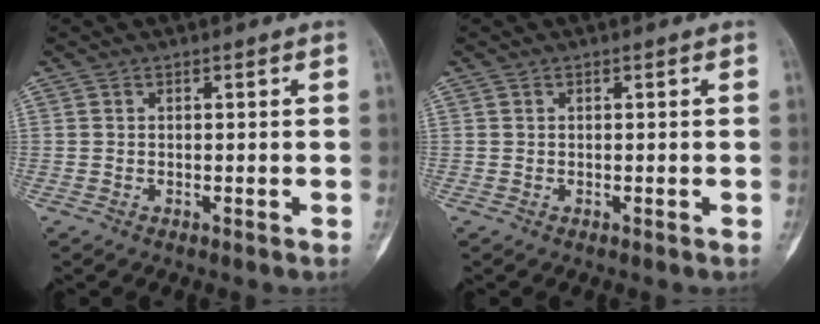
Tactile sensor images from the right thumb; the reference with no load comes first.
{"total": 0.0}